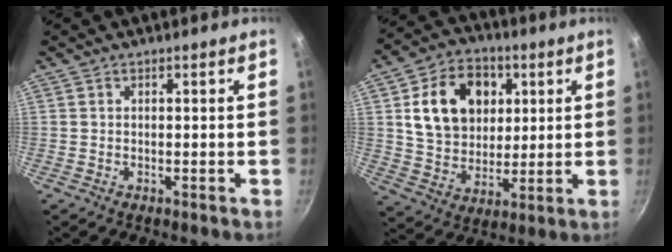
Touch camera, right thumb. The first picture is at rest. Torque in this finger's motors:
{"motor_torque": [1.36, 1.74, 0.64, -0.30, 0.16]}